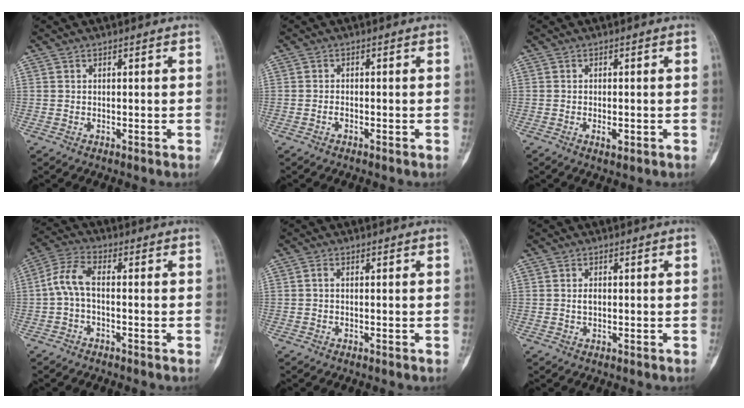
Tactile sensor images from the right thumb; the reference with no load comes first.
{"total": 1.0, "force": [-0.6, 0.5, 0.6], "torque": [-0.014, 0.006, -0.012]}
{"total": 2.0, "force": [-0.7, 0.9, 1.7], "torque": [-0.027, 0.000, -0.010]}
{"total": 5.7, "force": [-0.9, 2.5, 5.0], "torque": [-0.115, 0.024, -0.028]}
{"total": 0.7, "force": [-0.1, 0.4, 0.6], "torque": [-0.012, 0.001, -0.006]}
{"total": 1.4, "force": [0.0, 0.9, 1.1], "torque": [-0.021, 0.001, -0.001]}